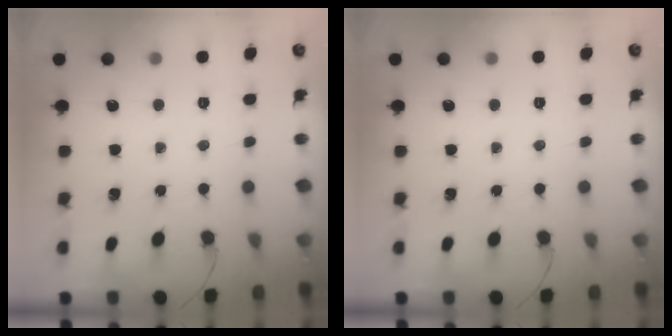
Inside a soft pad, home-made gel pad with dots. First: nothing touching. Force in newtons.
{"total": 0.0}